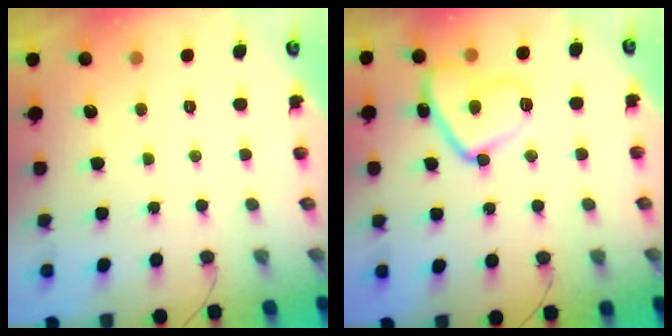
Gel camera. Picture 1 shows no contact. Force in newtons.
{"total": 12.8, "press": 12.7, "slide": 1.1}